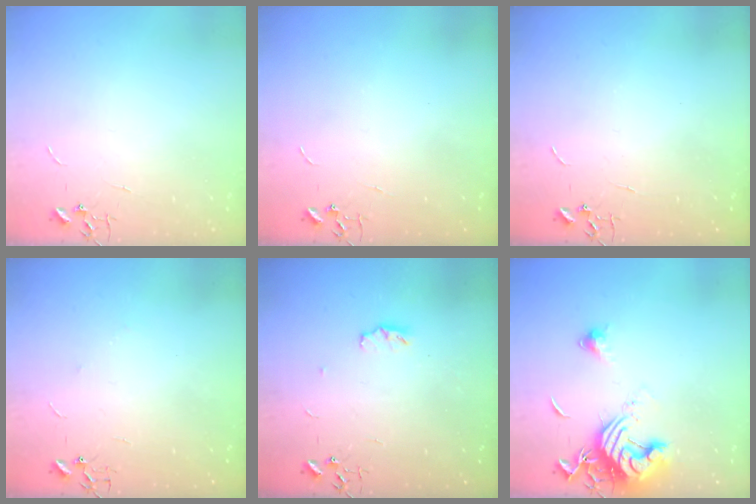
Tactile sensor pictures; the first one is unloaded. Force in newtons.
{"total": 0.0}
{"total": 0.0}
{"total": 3.3, "press": 3.0, "slide": 1.2}
{"total": 4.4, "press": 4.4, "slide": 0.7}
{"total": 13.2, "press": 13.1, "slide": 1.6}